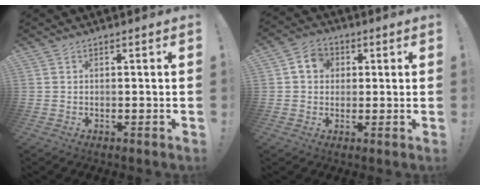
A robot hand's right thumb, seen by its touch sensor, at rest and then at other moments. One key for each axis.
{"total": 6.8, "fx": 1.7, "fy": 5.9, "fz": 3.0, "tx": -0.045, "ty": 0.008, "tz": 0.034}